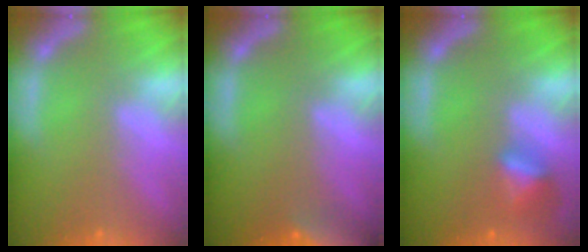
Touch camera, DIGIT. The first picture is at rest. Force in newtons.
{"total": 8.5}
{"total": 2.9}